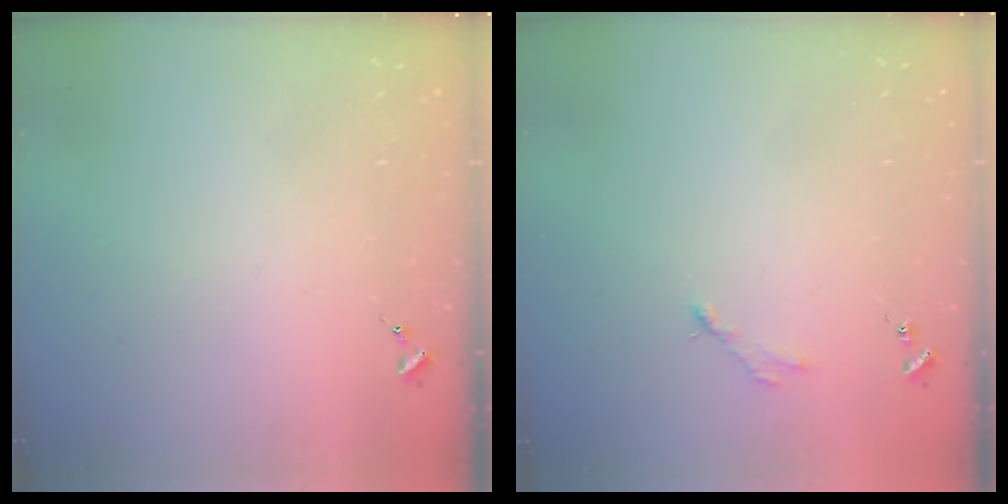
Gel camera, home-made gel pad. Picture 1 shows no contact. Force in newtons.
{"total": 2.8, "press": 2.8, "slide": 0.4}